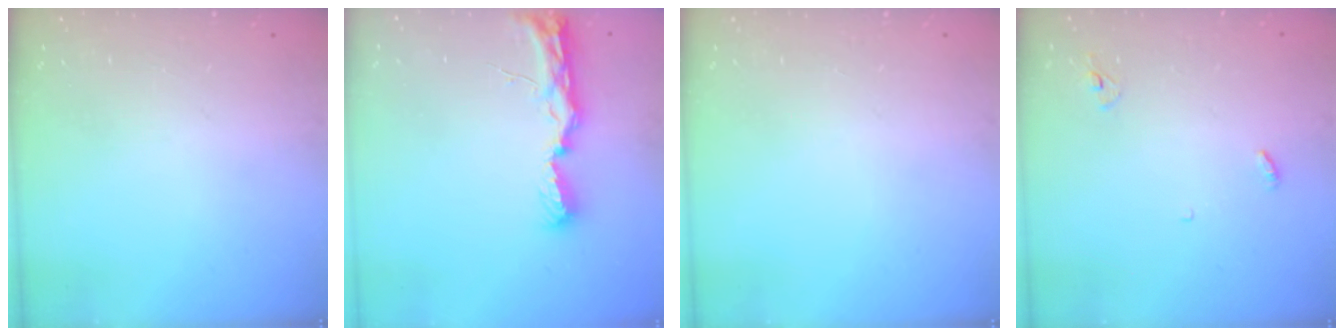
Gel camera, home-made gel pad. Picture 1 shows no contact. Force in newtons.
{"total": 9.6, "press": 9.3, "slide": 2.4}
{"total": 0.0}
{"total": 3.3, "press": 3.2, "slide": 0.3}